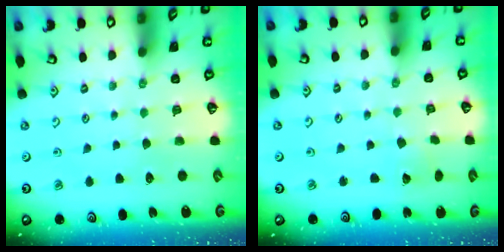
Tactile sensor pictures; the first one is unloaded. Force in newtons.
{"total": 2.3, "press": 2.3, "slide": 0.3}